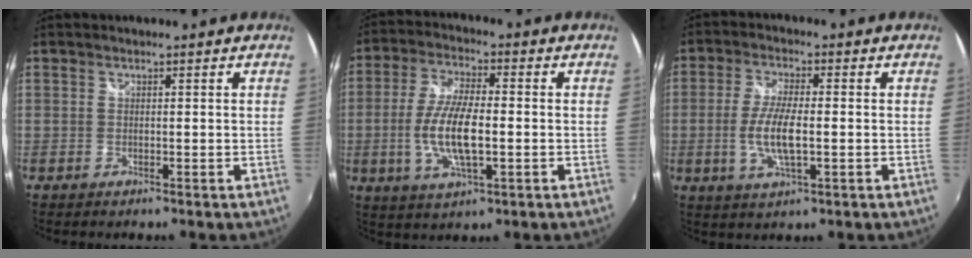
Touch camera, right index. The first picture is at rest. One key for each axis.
{"total": 10.7, "fx": -1.8, "fy": 3.6, "fz": 9.9, "tx": -0.204, "ty": -0.001, "tz": -0.036}
{"total": 7.8, "fx": -1.3, "fy": 2.3, "fz": 7.3, "tx": -0.151, "ty": -0.004, "tz": -0.024}